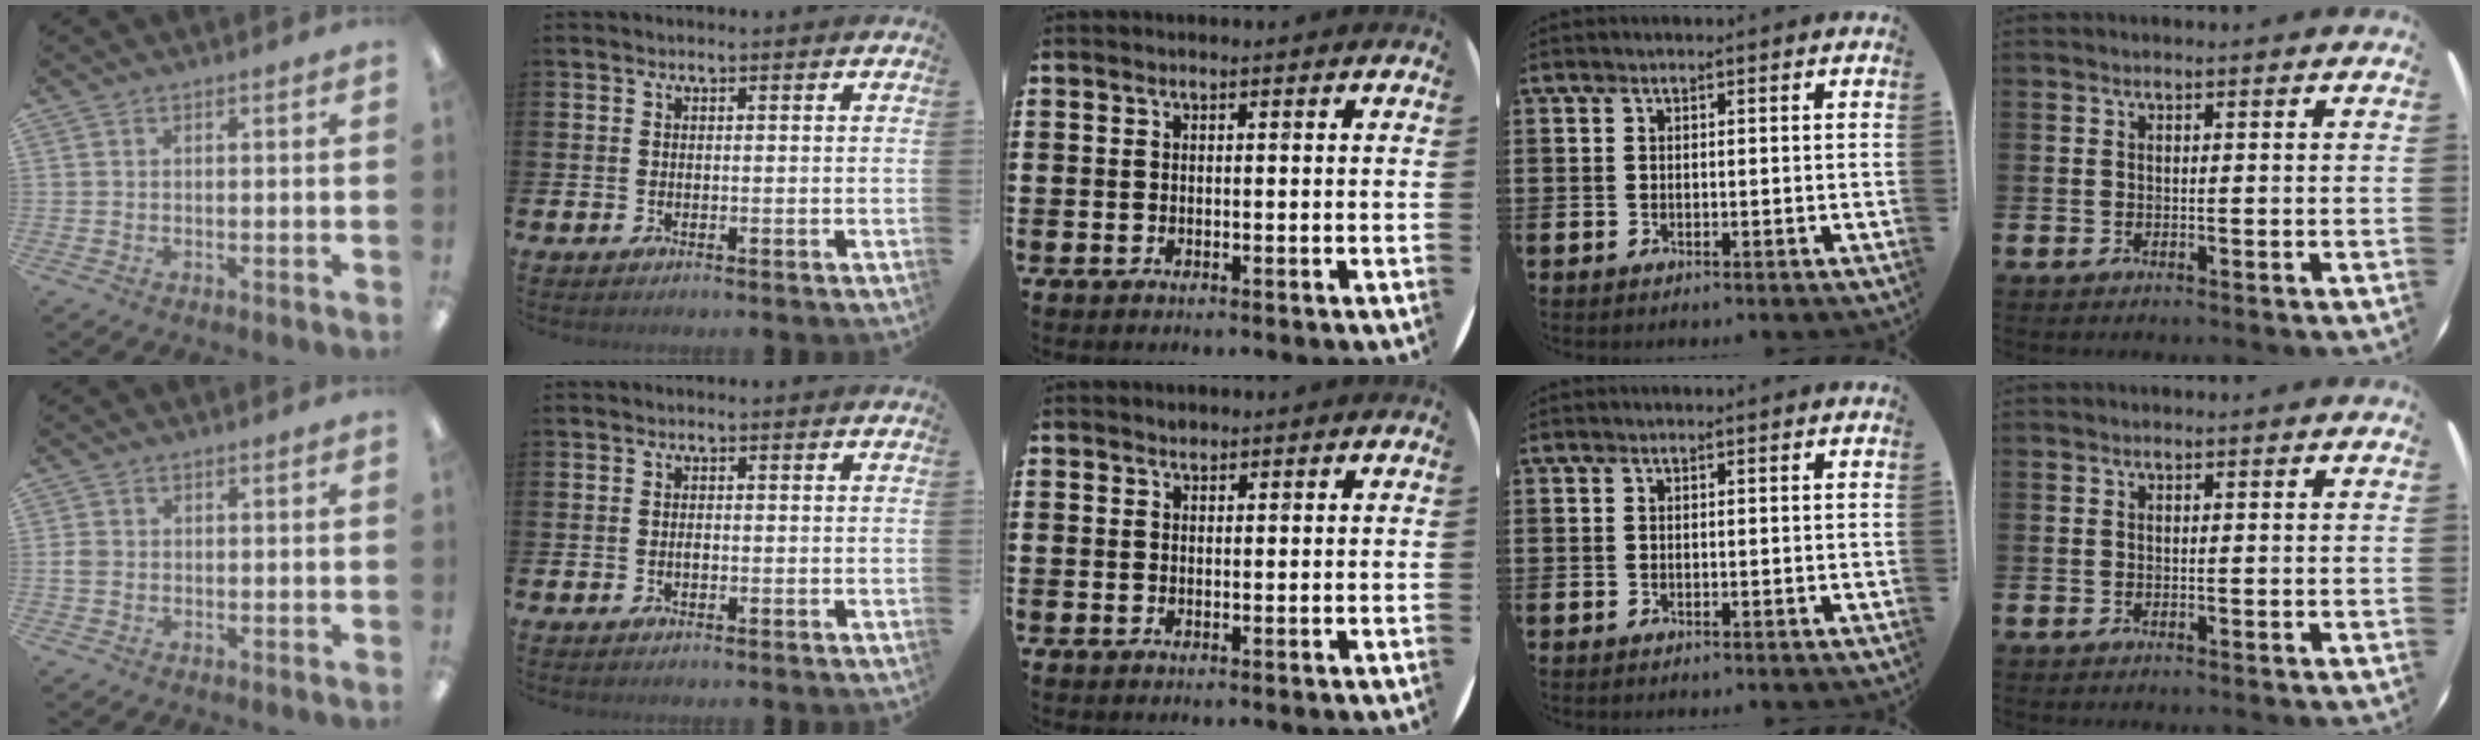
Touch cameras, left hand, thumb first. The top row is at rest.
{"thumb": {"total": 1.6, "force": [-0.1, 1.4, 0.9], "torque": [-0.017, 0.005, -0.003]}, "index": {"total": 0.6, "force": [-0.2, 0.3, 0.5], "torque": [-0.007, -0.001, -0.006]}, "middle": {"total": 0.7, "force": [0.7, 0.2, 0.0], "torque": [0.000, 0.003, 0.013]}}